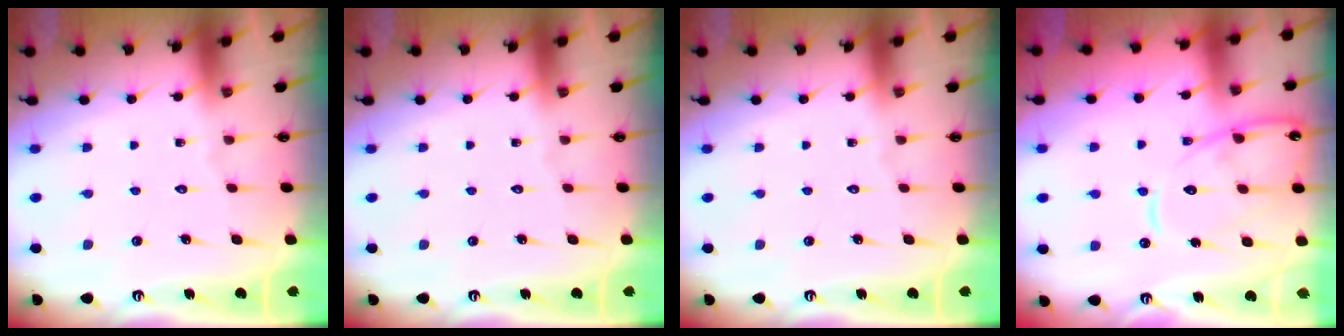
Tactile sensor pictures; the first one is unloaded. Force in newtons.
{"total": 0.0}
{"total": 0.0}
{"total": 13.6, "press": 13.5, "slide": 1.2}